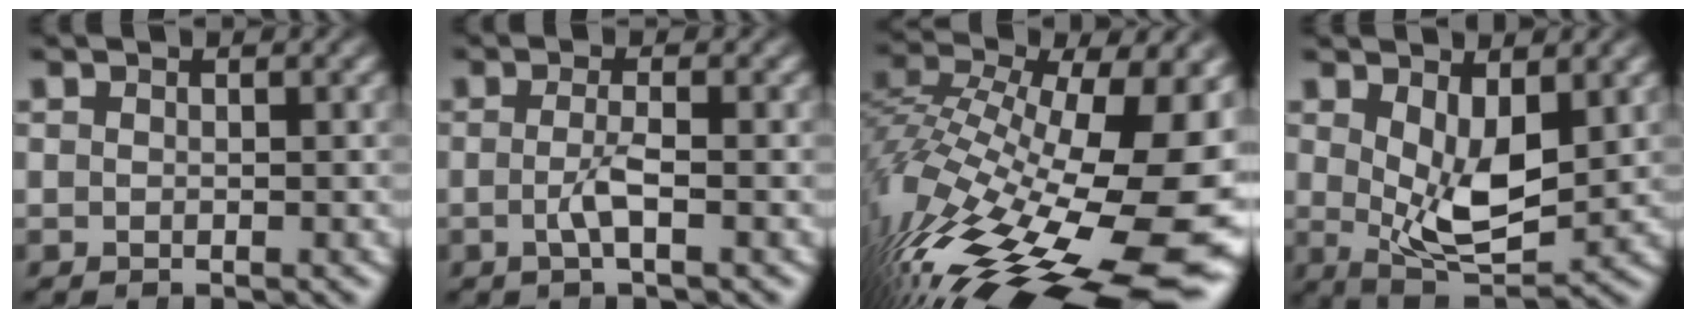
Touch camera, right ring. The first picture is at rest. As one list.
[{"total": 2.1, "force": [-0.9, -0.2, 1.9], "torque": [-0.039, -0.007, -0.013]}, {"total": 16.7, "force": [-4.4, 8.5, 13.7], "torque": [-0.217, -0.065, -0.021]}, {"total": 6.1, "force": [0.5, 3.3, 5.1], "torque": [-0.085, -0.030, 0.020]}]